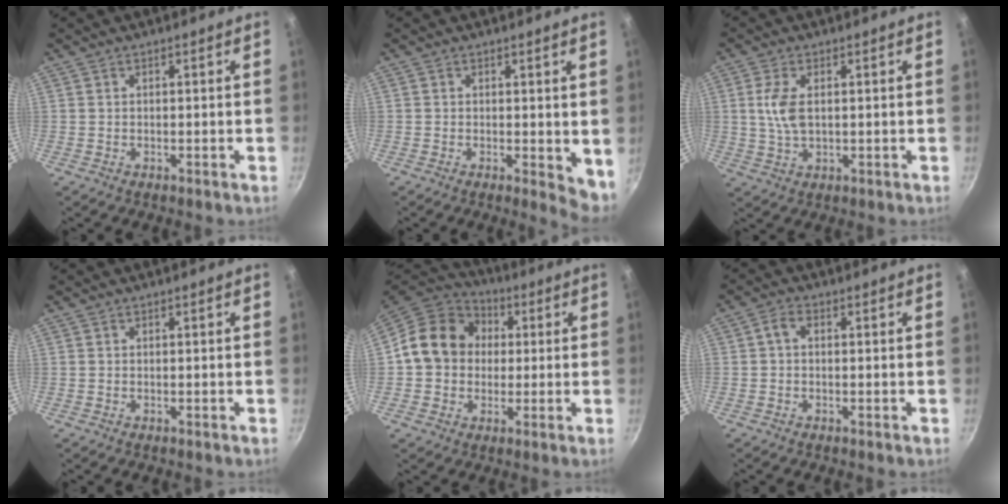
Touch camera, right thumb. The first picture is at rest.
{"total": 4.6, "force": [0.2, 2.2, 4.0], "torque": [-0.043, -0.005, 0.004]}
{"total": 5.8, "force": [1.0, 2.9, 4.9], "torque": [-0.103, -0.002, 0.022]}
{"total": 0.0}
{"total": 14.6, "force": [1.5, 12.6, 7.3], "torque": [-0.097, 0.028, 0.008]}
{"total": 2.5, "force": [0.0, 1.1, 2.3], "torque": [-0.059, 0.009, -0.004]}